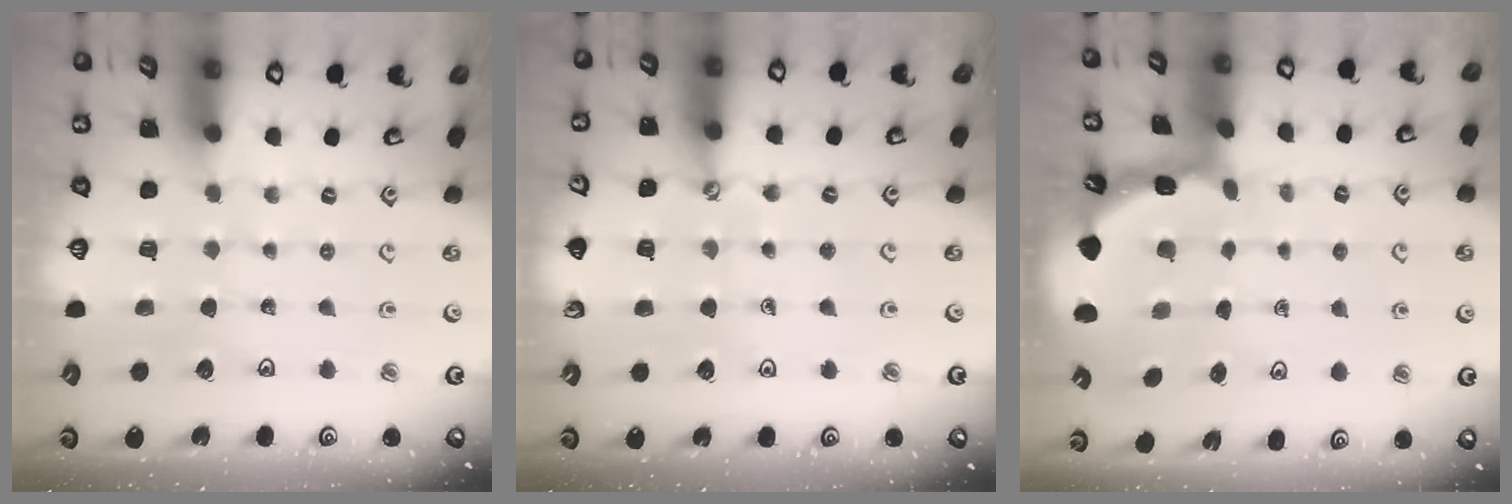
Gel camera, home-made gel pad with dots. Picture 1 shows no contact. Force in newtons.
{"total": 2.4, "press": 2.4, "slide": 0.3}
{"total": 3.1, "press": 3.1, "slide": 0.3}